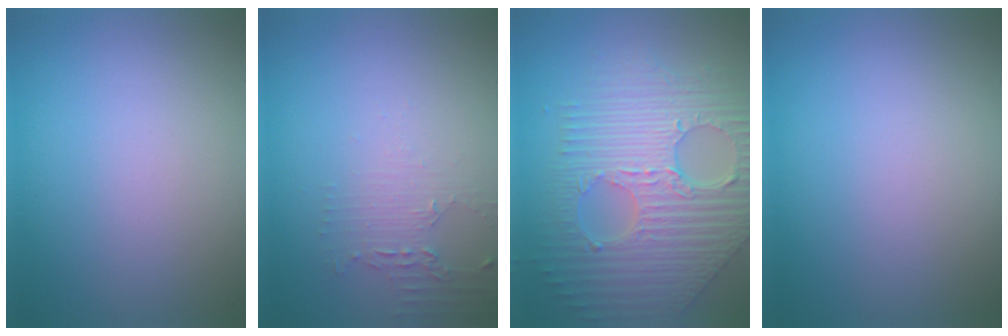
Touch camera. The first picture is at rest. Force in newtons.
{"total": 2.2, "press": 1.6, "slide": 1.5}
{"total": 10.0, "press": 6.9, "slide": 7.2}
{"total": 0.0}